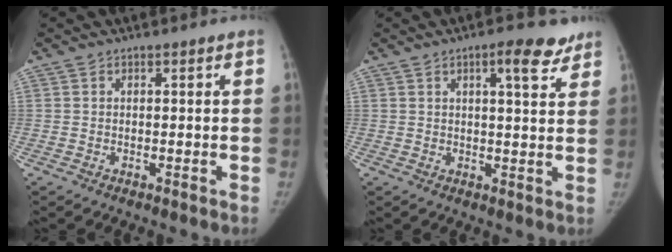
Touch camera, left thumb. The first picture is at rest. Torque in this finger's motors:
{"motor_torque": [0.36, 0.50, 0.01, -0.05, 0.17]}